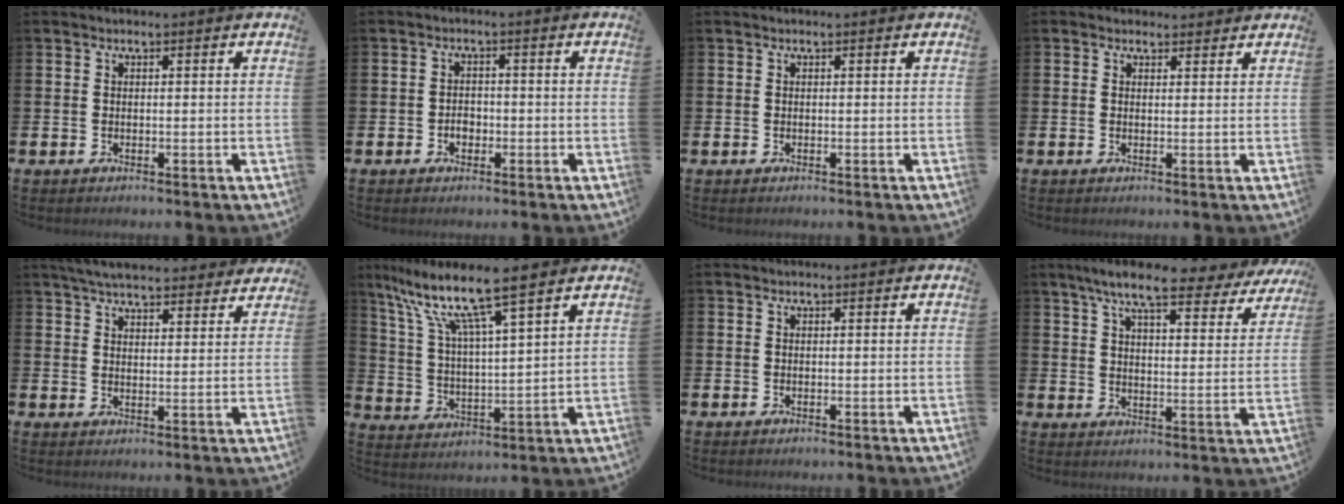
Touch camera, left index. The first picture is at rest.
{"total": 1.9, "force": [-0.7, 1.5, 1.0], "torque": [-0.012, 0.001, -0.017]}
{"total": 0.0}
{"total": 1.5, "force": [1.3, 0.7, 0.0], "torque": [0.018, -0.005, 0.020]}
{"total": 5.9, "force": [5.6, 1.2, 1.4], "torque": [-0.042, -0.025, 0.102]}
{"total": 10.3, "force": [8.3, 0.7, 6.0], "torque": [-0.151, -0.041, 0.139]}
{"total": 0.0}
{"total": 8.9, "force": [7.6, 1.4, 4.3], "torque": [-0.095, -0.033, 0.131]}